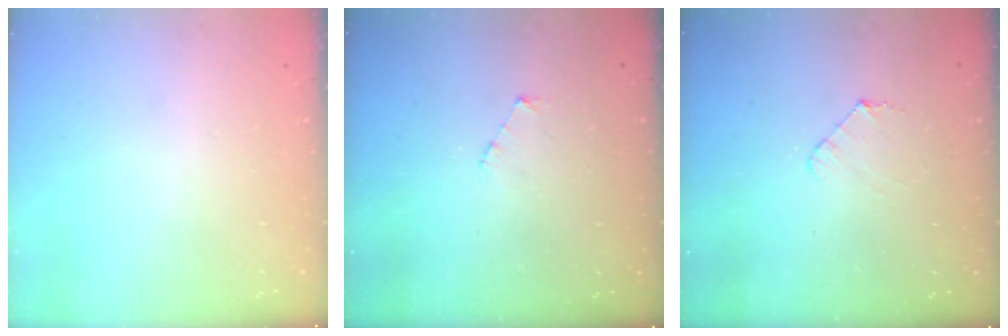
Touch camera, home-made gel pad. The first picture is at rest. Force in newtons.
{"total": 3.0, "press": 3.0, "slide": 0.3}
{"total": 5.2, "press": 5.2, "slide": 0.4}